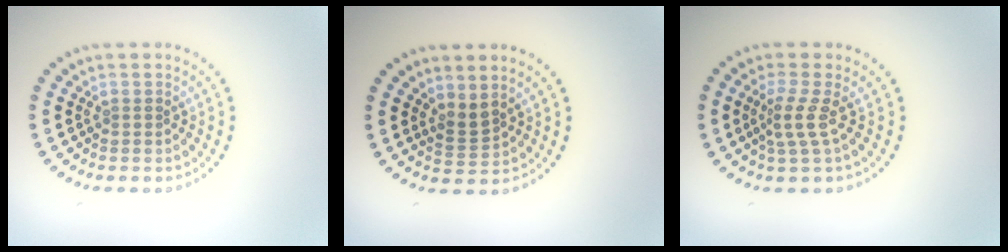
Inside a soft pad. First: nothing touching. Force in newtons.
{"total": 1.7, "press": 1.2, "slide": 1.1}
{"total": 2.3, "press": 1.6, "slide": 1.7}